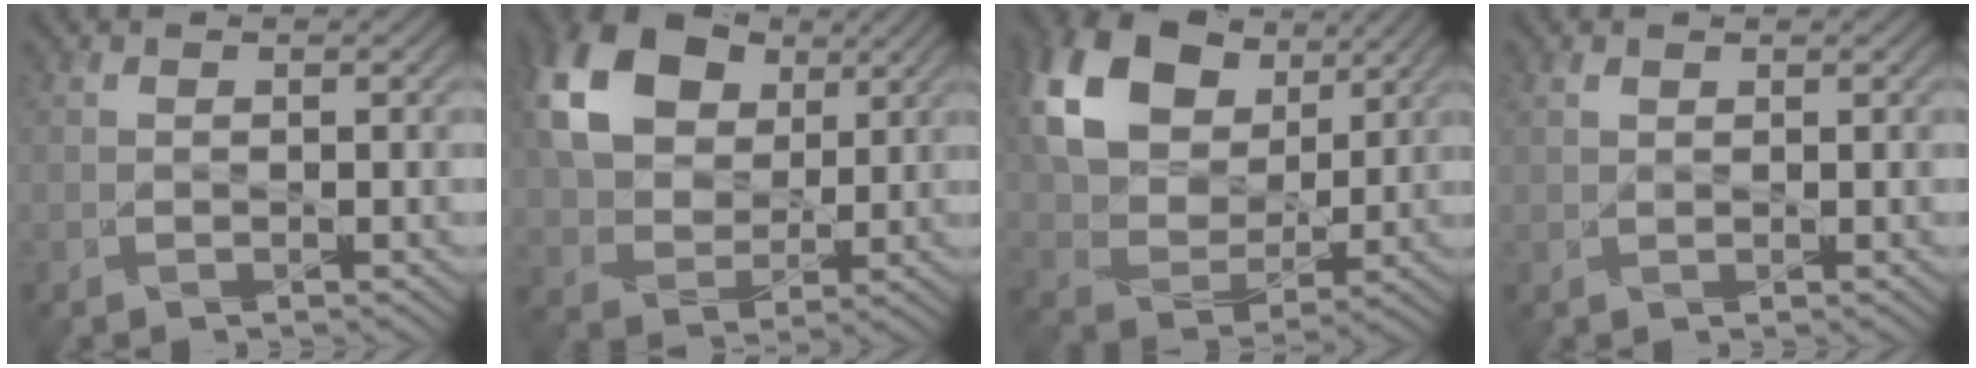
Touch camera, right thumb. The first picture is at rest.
{"total": 14.1, "force": [5.1, 9.8, 8.9], "torque": [-0.205, 0.024, 0.087]}
{"total": 15.7, "force": [6.5, 10.8, 9.3], "torque": [-0.231, 0.023, 0.122]}
{"total": 0.9, "force": [0.6, 0.5, 0.6], "torque": [-0.019, 0.000, 0.013]}